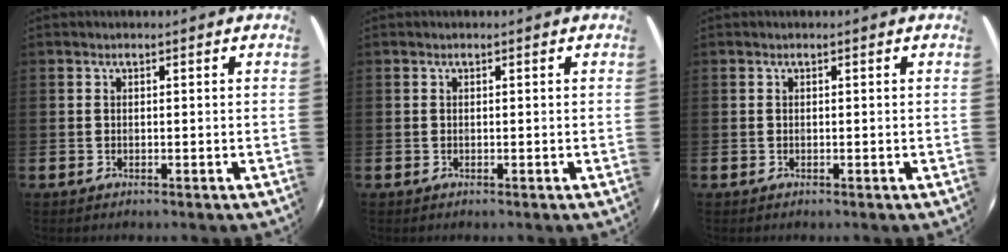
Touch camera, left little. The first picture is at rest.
{"total": 0.0}
{"total": 0.0}